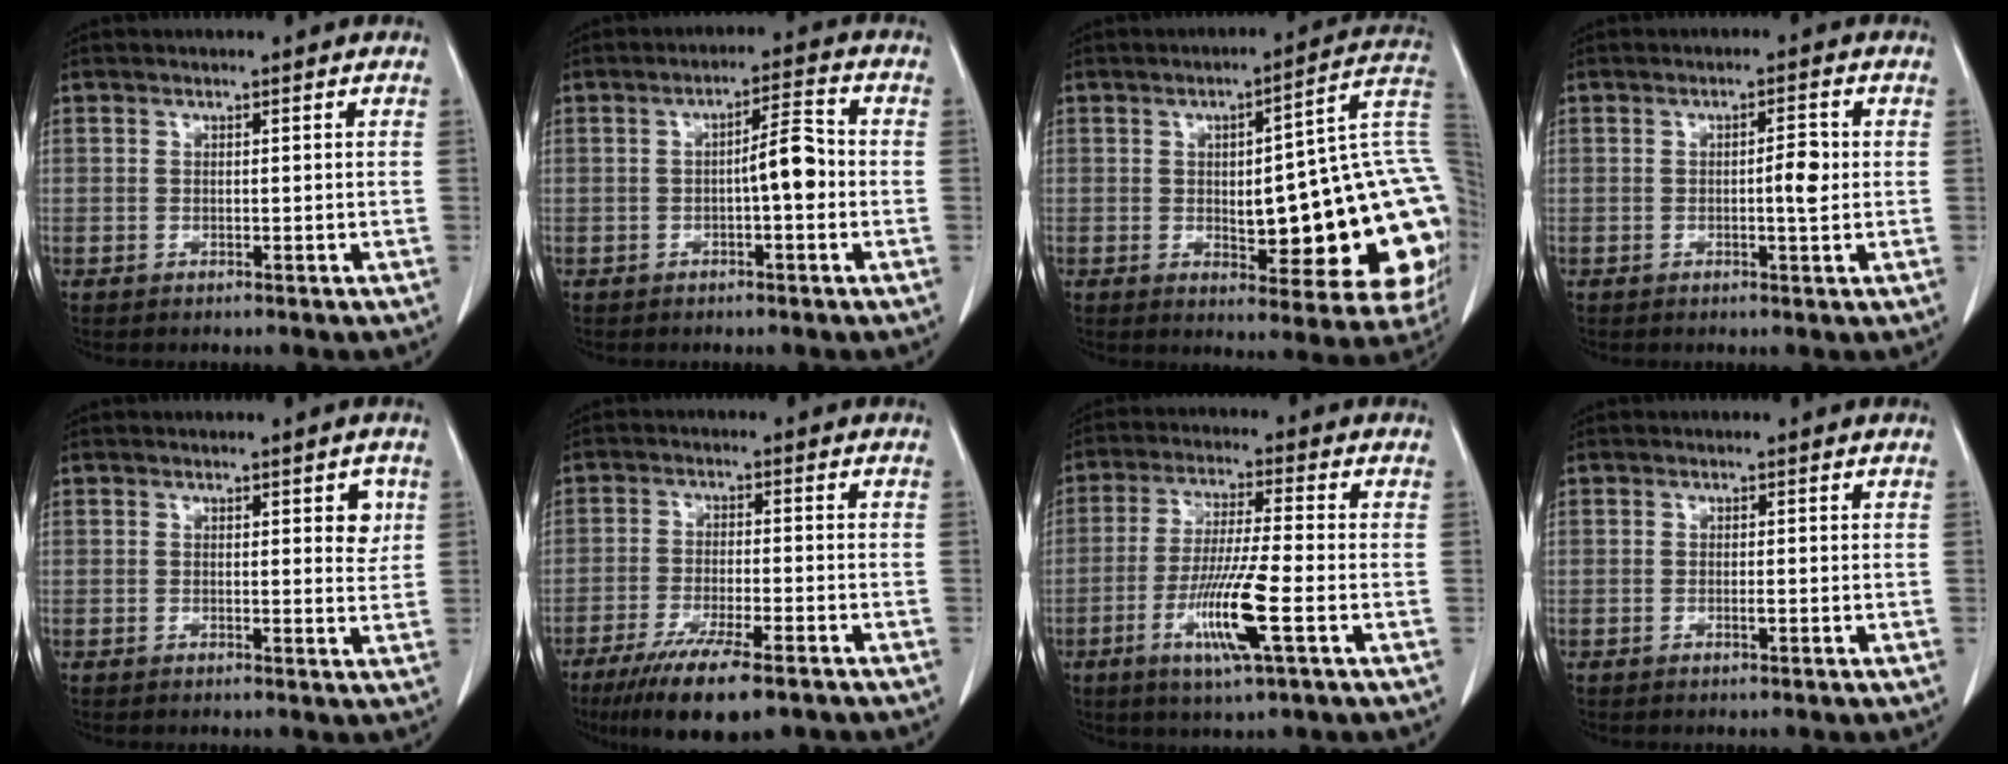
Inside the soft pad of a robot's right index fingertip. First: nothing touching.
{"total": 5.0, "force": [-0.7, 0.8, 4.9], "torque": [-0.075, 0.014, -0.011]}
{"total": 23.7, "force": [-1.6, 5.4, 23.0], "torque": [-0.210, 0.024, -0.008]}
{"total": 3.2, "force": [-0.1, 0.7, 3.2], "torque": [-0.047, 0.003, -0.002]}
{"total": 3.3, "force": [1.2, 1.2, 2.8], "torque": [-0.027, -0.004, 0.012]}
{"total": 11.8, "force": [-8.2, 1.9, 8.3], "torque": [-0.135, -0.026, -0.126]}
{"total": 10.8, "force": [-3.9, 0.1, 10.1], "torque": [-0.197, -0.018, -0.073]}
{"total": 0.6, "force": [-0.2, 0.0, 0.6], "torque": [-0.013, -0.001, -0.003]}